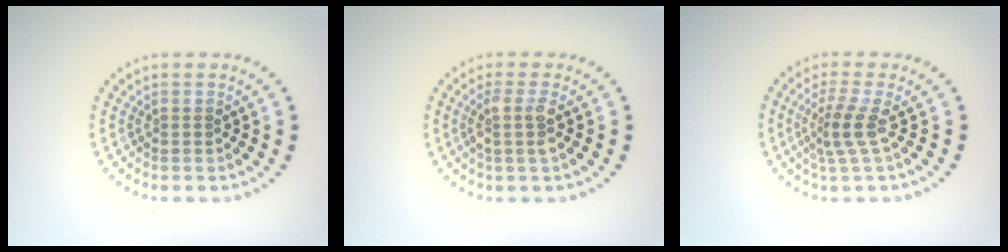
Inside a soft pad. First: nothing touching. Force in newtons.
{"total": 2.1, "press": 1.7, "slide": 1.3}
{"total": 2.6, "press": 1.9, "slide": 1.8}